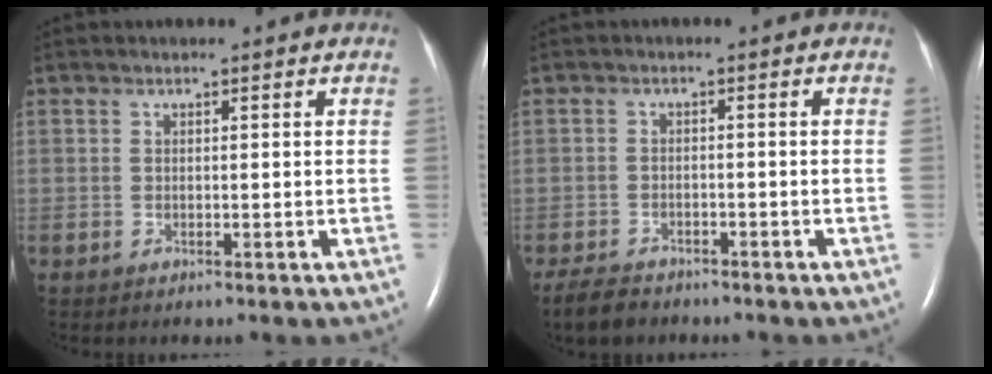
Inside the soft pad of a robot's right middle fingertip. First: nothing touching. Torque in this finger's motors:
{"motor_torque": [0.00, -0.03, 0.00, 0.01]}